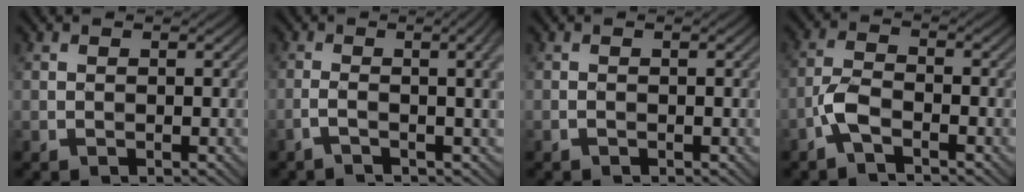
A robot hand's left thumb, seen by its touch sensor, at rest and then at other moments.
{"total": 6.6, "force": [-0.4, 1.8, 6.4], "torque": [-0.078, 0.008, -0.015]}
{"total": 0.8, "force": [-0.2, 0.0, 0.8], "torque": [-0.016, 0.003, -0.006]}
{"total": 3.7, "force": [-2.2, 1.2, 2.7], "torque": [-0.066, 0.007, -0.057]}